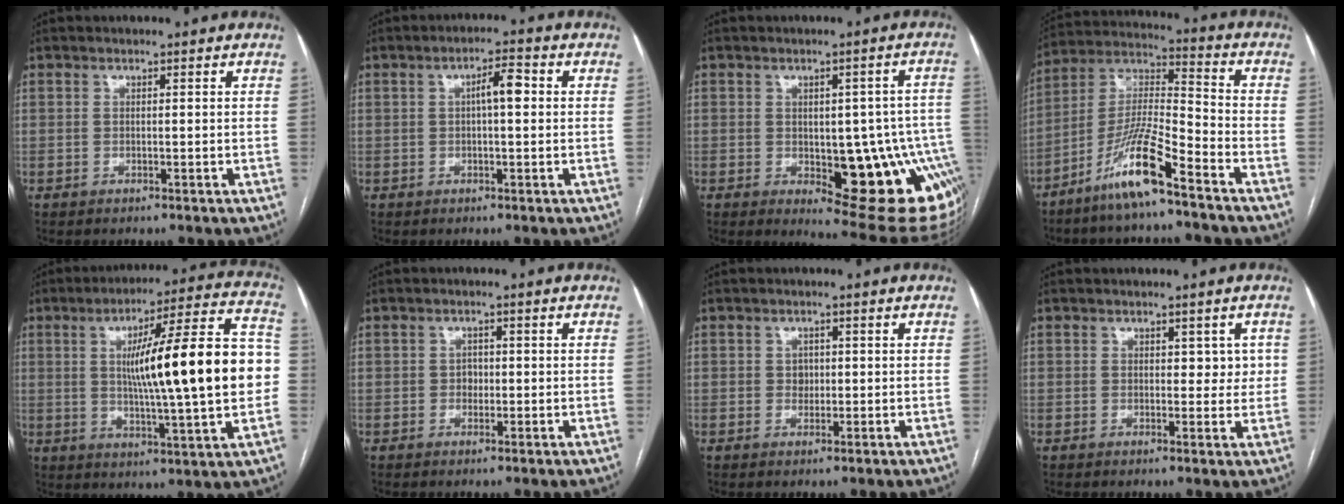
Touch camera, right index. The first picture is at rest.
{"total": 4.0, "force": [0.5, 0.9, 3.8], "torque": [-0.061, 0.013, 0.005]}
{"total": 17.1, "force": [-4.1, 6.3, 15.3], "torque": [-0.111, 0.017, -0.028]}
{"total": 12.1, "force": [-8.0, 0.5, 9.0], "torque": [-0.181, -0.009, -0.159]}
{"total": 21.6, "force": [0.7, 1.4, 21.5], "torque": [-0.305, 0.023, 0.006]}
{"total": 1.5, "force": [-0.2, 1.2, 0.8], "torque": [-0.009, 0.005, -0.003]}
{"total": 1.6, "force": [0.2, 1.4, 0.8], "torque": [-0.010, 0.001, 0.003]}
{"total": 2.9, "force": [0.9, 1.8, 2.0], "torque": [-0.015, 0.002, 0.010]}